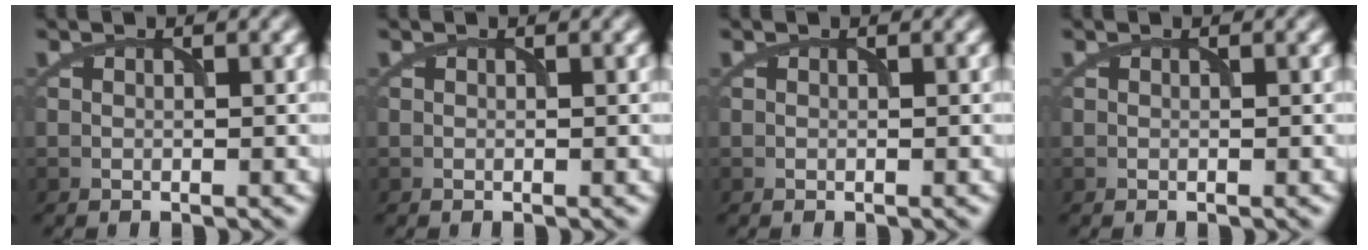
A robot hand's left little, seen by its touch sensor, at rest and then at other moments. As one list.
[{"total": 0.0}, {"total": 0.0}, {"total": 0.0}]